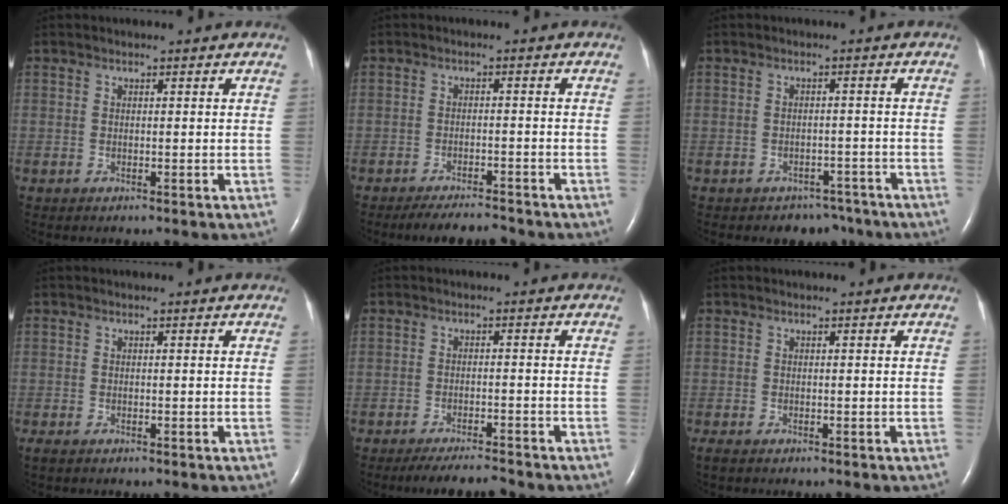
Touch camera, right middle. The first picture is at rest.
{"total": 5.2, "force": [-5.0, 0.5, 1.5], "torque": [-0.025, -0.013, -0.079]}
{"total": 4.4, "force": [-3.5, 2.7, 0.0], "torque": [0.005, 0.018, -0.043]}
{"total": 0.7, "force": [-0.5, 0.3, 0.4], "torque": [-0.013, -0.003, -0.008]}
{"total": 5.1, "force": [-4.8, 0.0, 1.7], "torque": [-0.027, -0.016, -0.079]}
{"total": 1.0, "force": [-0.8, 0.4, 0.6], "torque": [-0.016, -0.004, -0.013]}